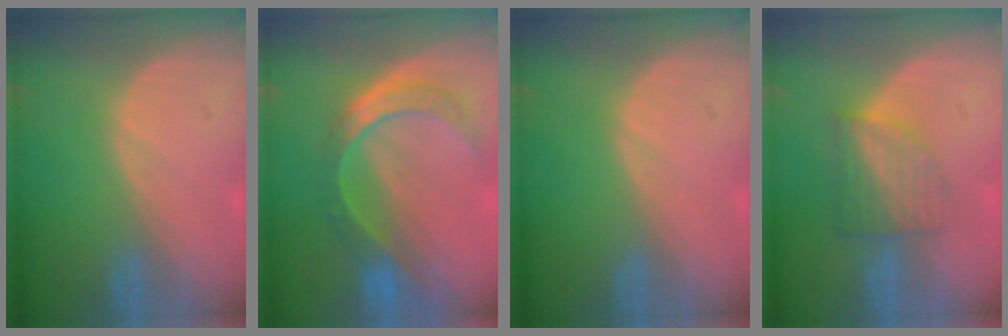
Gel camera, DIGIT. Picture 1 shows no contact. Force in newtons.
{"total": 8.3, "press": 7.0, "slide": 4.5}
{"total": 0.0}
{"total": 6.3, "press": 5.6, "slide": 2.9}